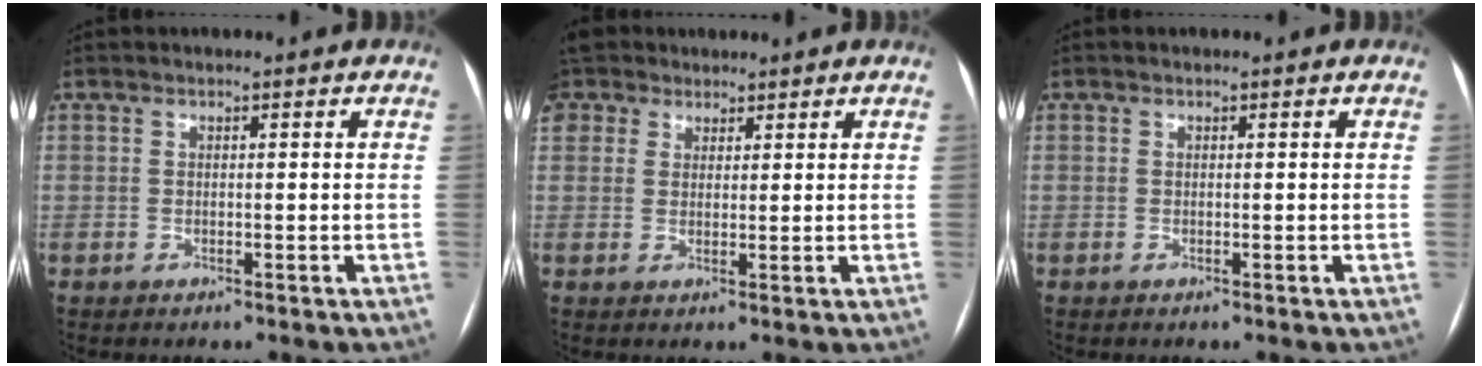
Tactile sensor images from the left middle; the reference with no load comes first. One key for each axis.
{"total": 9.1, "fx": 5.4, "fy": 6.8, "fz": 2.5, "tx": -0.082, "ty": 0.036, "tz": 0.106}
{"total": 0.0}